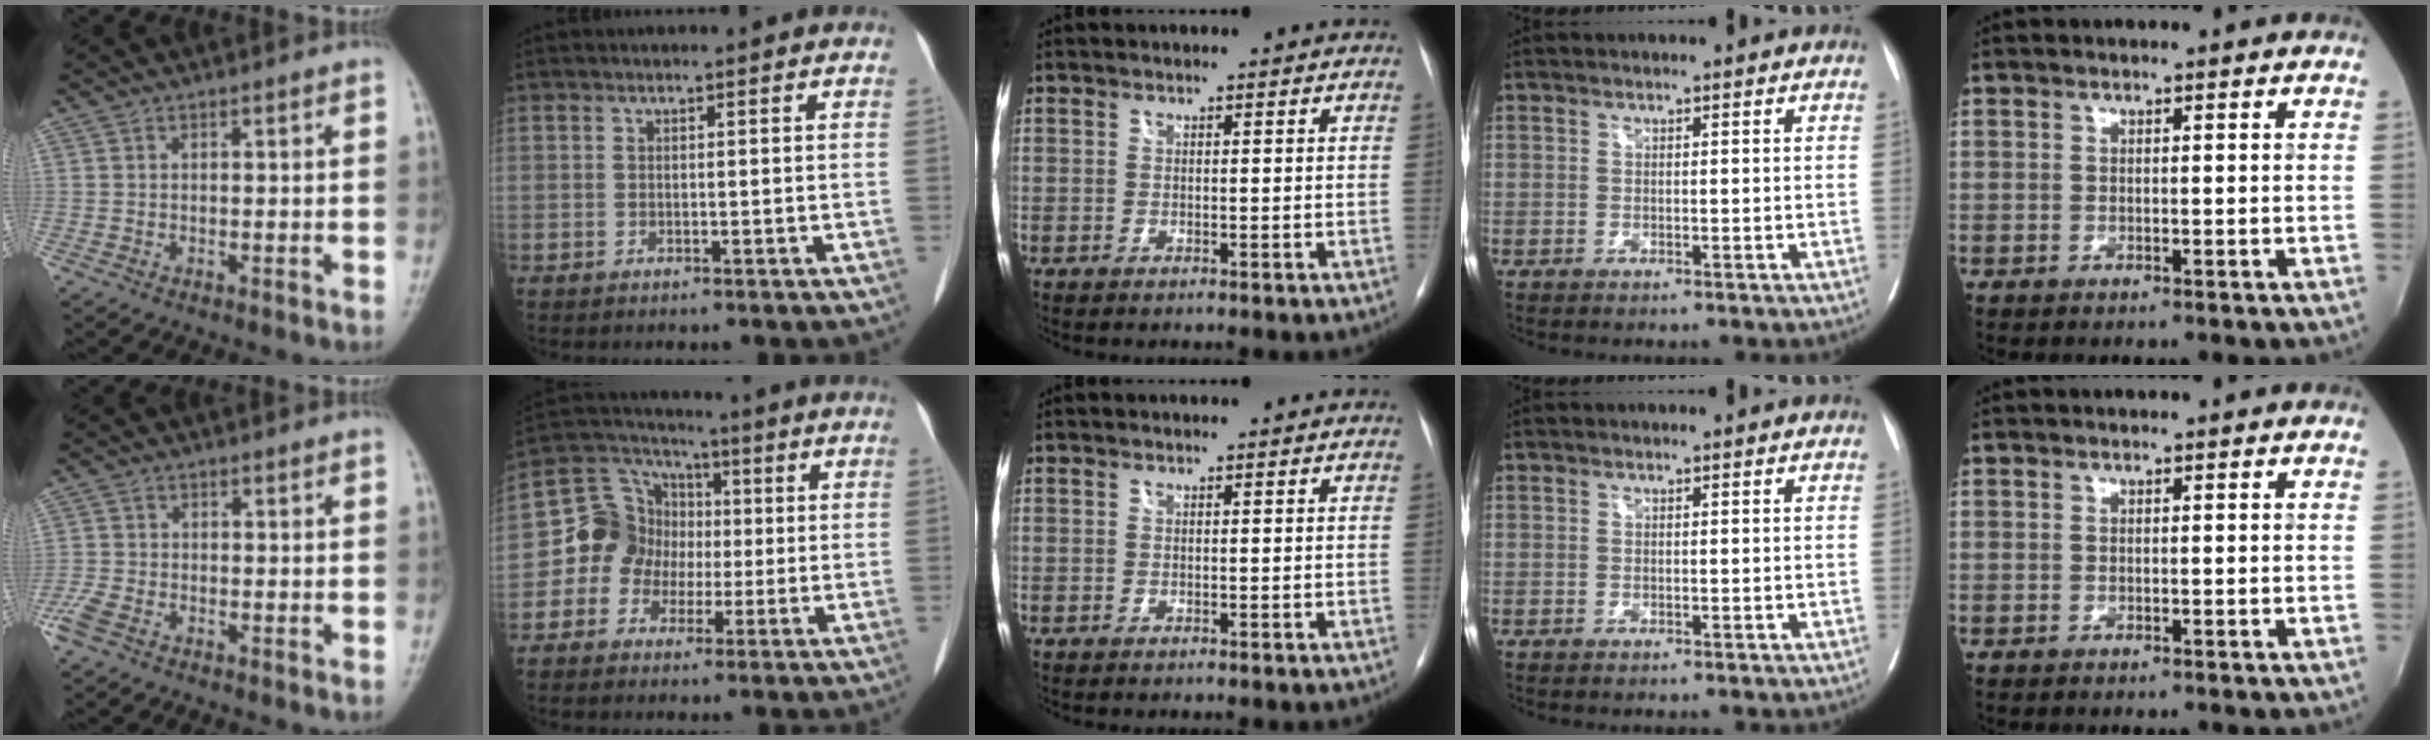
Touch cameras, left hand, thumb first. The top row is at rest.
{"thumb": {"total": 4.0, "force": [-2.5, 2.2, 2.3], "torque": [-0.064, 0.001, -0.051]}, "index": {"total": 8.9, "force": [-1.0, 8.3, 2.9], "torque": [-0.070, 0.041, -0.023]}}